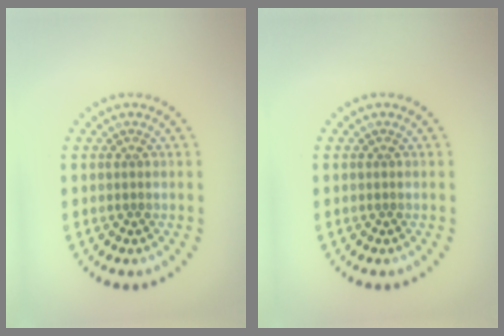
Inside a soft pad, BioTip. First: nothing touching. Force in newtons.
{"total": 0.0}